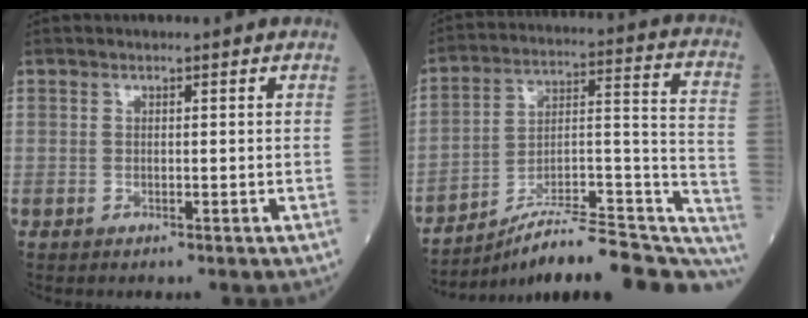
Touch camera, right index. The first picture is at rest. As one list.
[{"total": 23.2, "force": [-19.3, 3.9, 12.3], "torque": [-0.111, 0.045, -0.283]}]